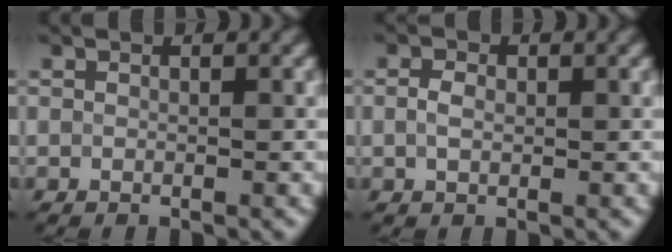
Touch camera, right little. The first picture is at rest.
{"total": 1.7, "force": [0.1, 1.1, 1.3], "torque": [-0.031, 0.005, 0.001]}